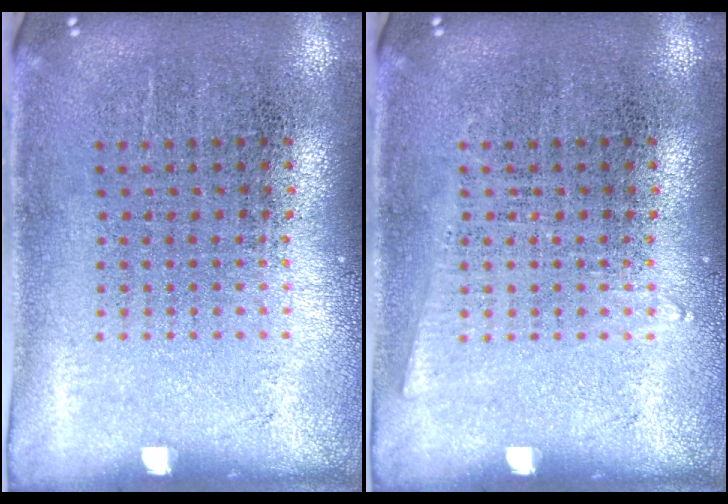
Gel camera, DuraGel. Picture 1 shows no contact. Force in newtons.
{"total": 0.7, "press": 0.7, "slide": 0.0}